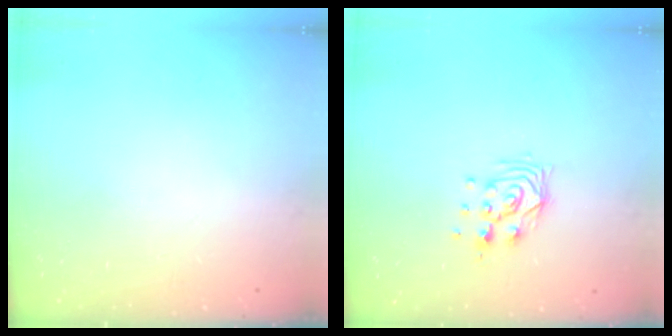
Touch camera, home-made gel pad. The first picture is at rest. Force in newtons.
{"total": 9.5, "press": 9.5, "slide": 0.7}